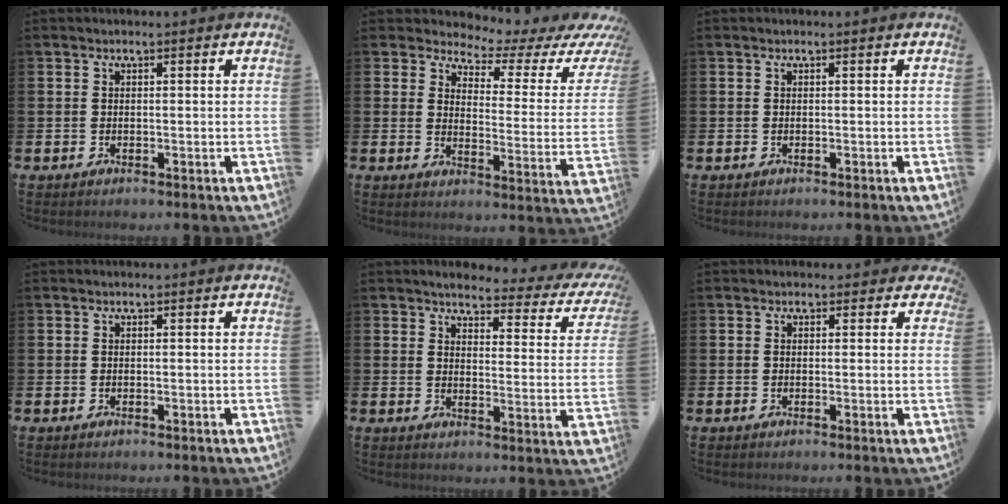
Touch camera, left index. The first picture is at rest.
{"total": 4.6, "force": [4.4, 1.1, 1.1], "torque": [-0.034, -0.043, 0.066]}
{"total": 0.0}
{"total": 0.0}
{"total": 3.6, "force": [3.2, 1.1, 1.4], "torque": [-0.031, -0.027, 0.044]}
{"total": 0.8, "force": [0.4, 0.7, 0.1], "torque": [0.000, 0.010, 0.006]}